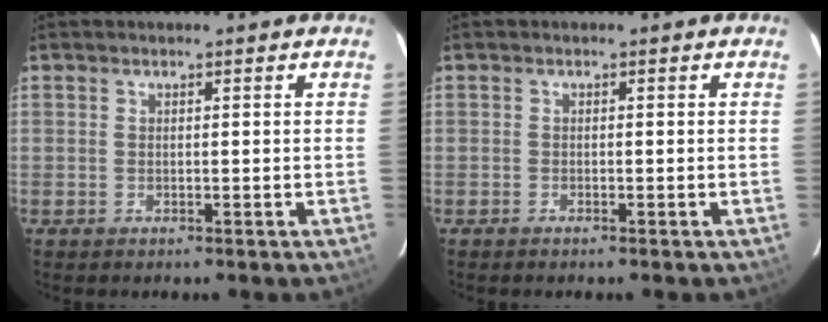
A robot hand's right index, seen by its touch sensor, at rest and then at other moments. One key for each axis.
{"total": 0.5, "fx": -0.5, "fy": 0.0, "fz": 0.2, "tx": -0.003, "ty": 0.000, "tz": -0.010}